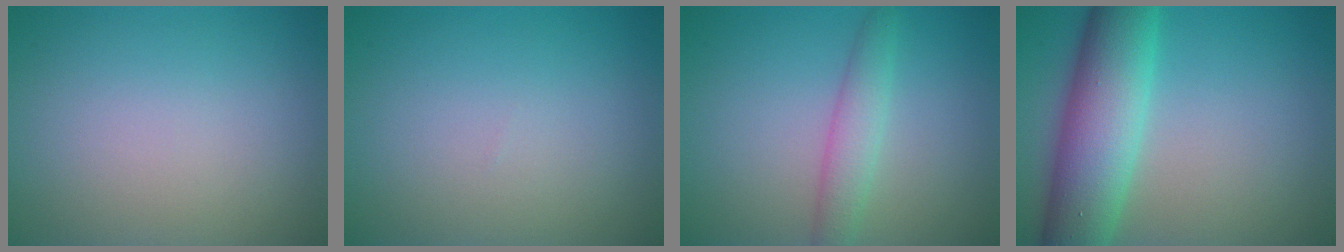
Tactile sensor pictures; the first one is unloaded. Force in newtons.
{"total": 0.0}
{"total": 2.6, "press": 2.6, "slide": 0.0}
{"total": 8.8, "press": 8.8, "slide": 0.2}